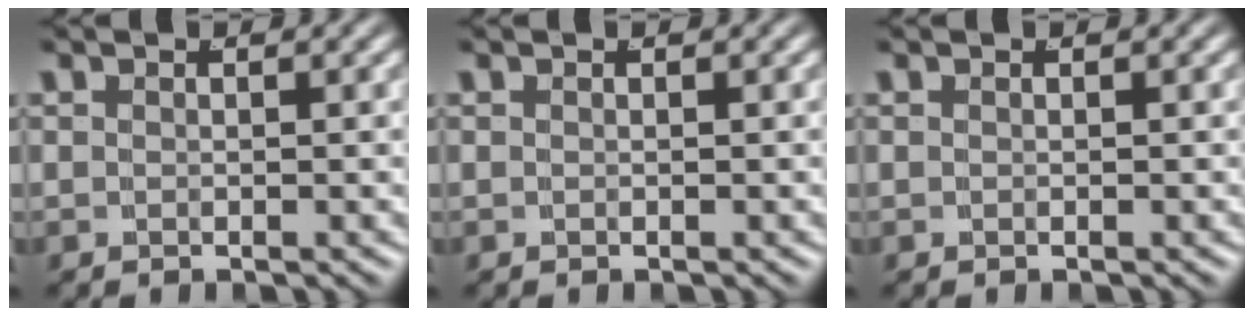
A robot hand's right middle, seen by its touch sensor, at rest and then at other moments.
{"total": 0.0}
{"total": 0.0}